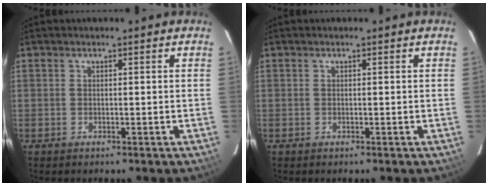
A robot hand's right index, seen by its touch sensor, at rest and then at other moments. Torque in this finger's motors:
{"motor_torque": [0.13, 0.28, 0.04, 0.00]}